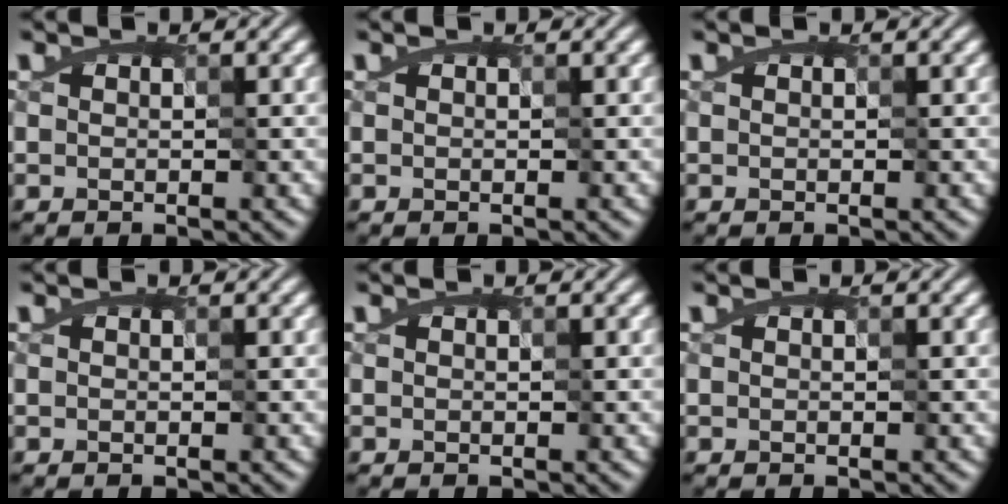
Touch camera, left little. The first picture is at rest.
{"total": 0.0}
{"total": 0.0}
{"total": 0.0}
{"total": 0.0}
{"total": 0.0}